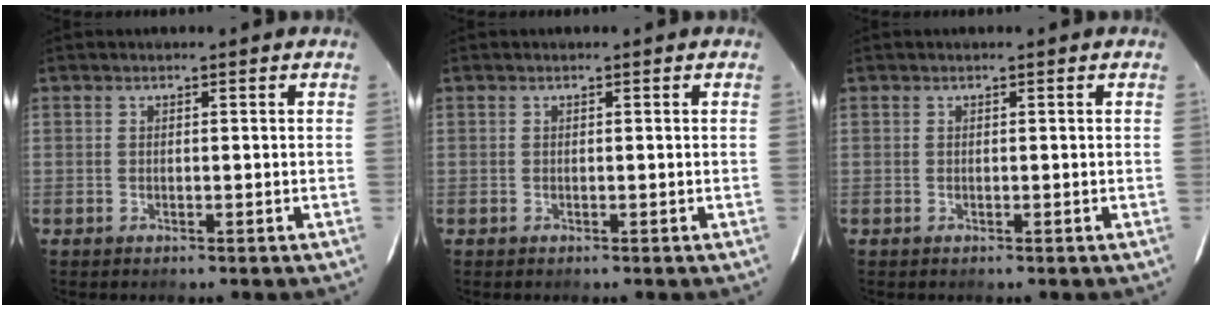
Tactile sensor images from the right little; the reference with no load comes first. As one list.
[{"total": 0.0}, {"total": 0.0}]